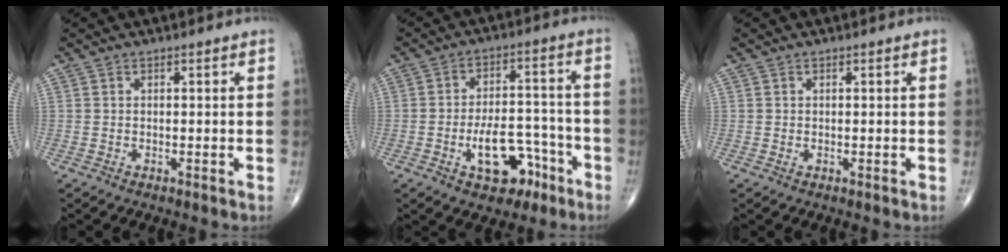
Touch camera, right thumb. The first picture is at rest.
{"total": 11.2, "force": [-5.3, 6.3, 7.7], "torque": [-0.094, 0.047, -0.076]}
{"total": 0.0}